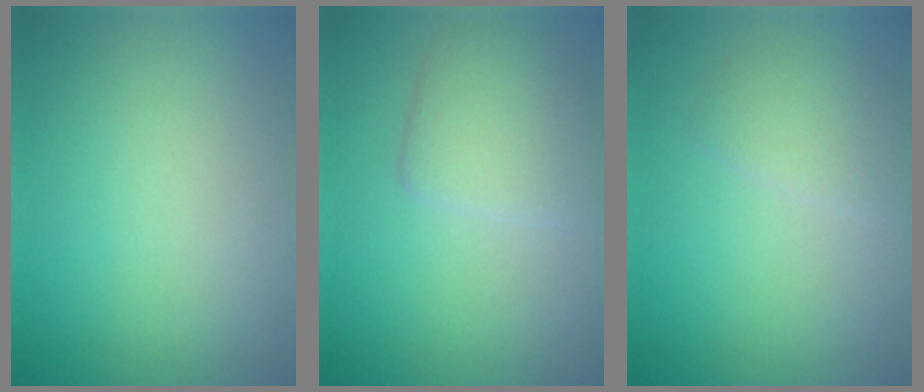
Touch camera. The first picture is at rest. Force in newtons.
{"total": 3.8, "press": 3.7, "slide": 0.3}
{"total": 2.0, "press": 2.0, "slide": 0.1}